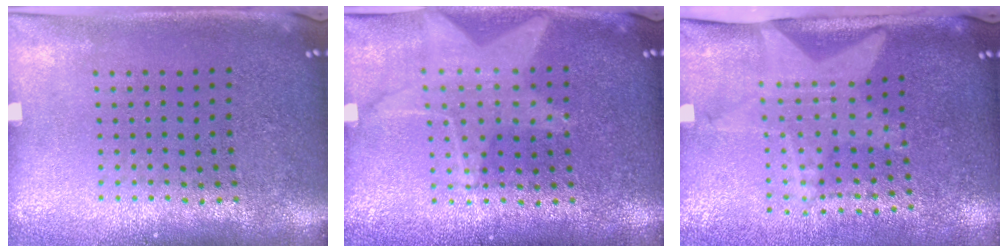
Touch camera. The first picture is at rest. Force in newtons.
{"total": 1.4, "press": 1.4, "slide": 0.2}
{"total": 2.1, "press": 1.5, "slide": 1.4}